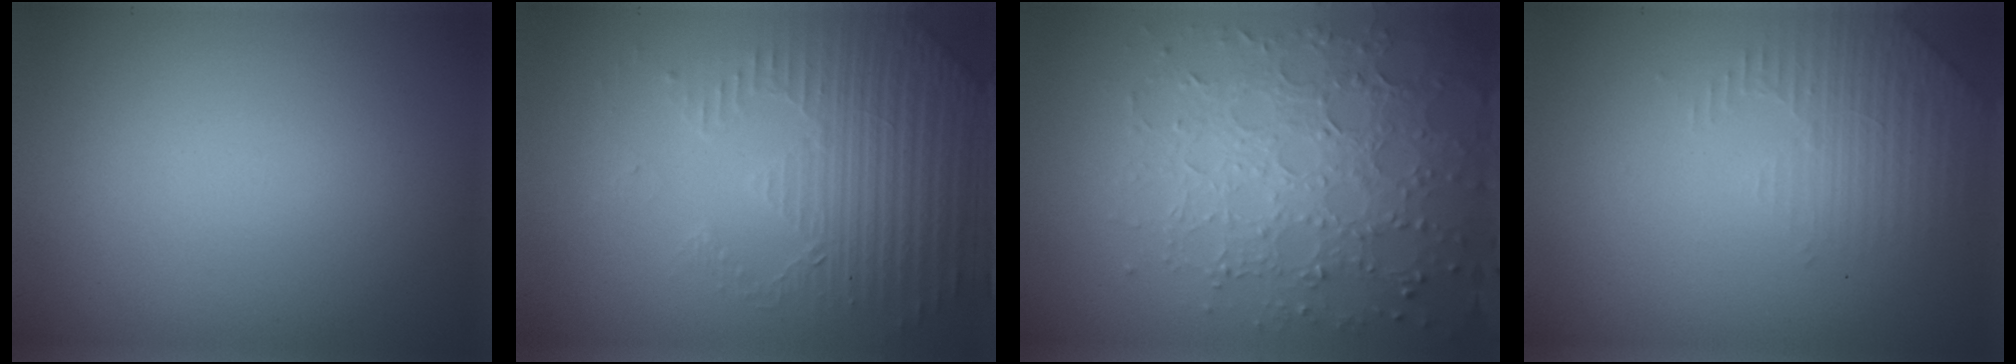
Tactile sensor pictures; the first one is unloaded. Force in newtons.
{"total": 5.1, "press": 3.5, "slide": 3.8}
{"total": 6.1, "press": 5.0, "slide": 3.6}
{"total": 2.8, "press": 2.7, "slide": 0.8}